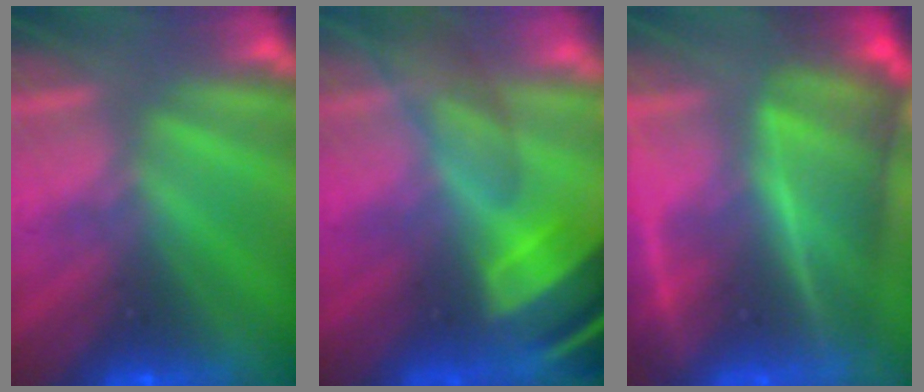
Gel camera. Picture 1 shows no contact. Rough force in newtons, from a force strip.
{"total": 7.2}
{"total": 7.4}